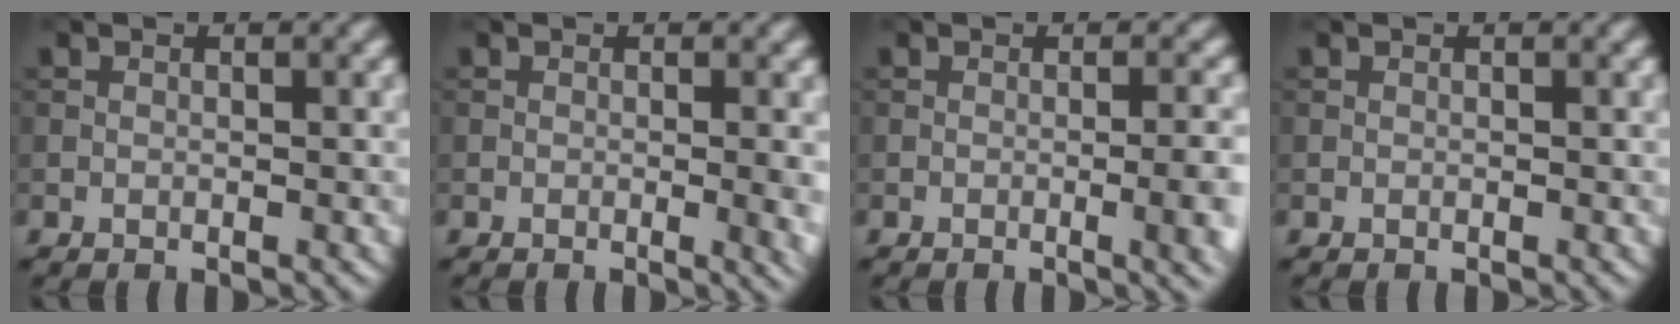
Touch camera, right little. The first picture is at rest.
{"total": 3.0, "force": [-0.2, 1.0, 2.8], "torque": [-0.026, -0.006, 0.000]}
{"total": 5.5, "force": [-0.8, 2.2, 5.0], "torque": [-0.045, -0.007, -0.004]}
{"total": 0.0}